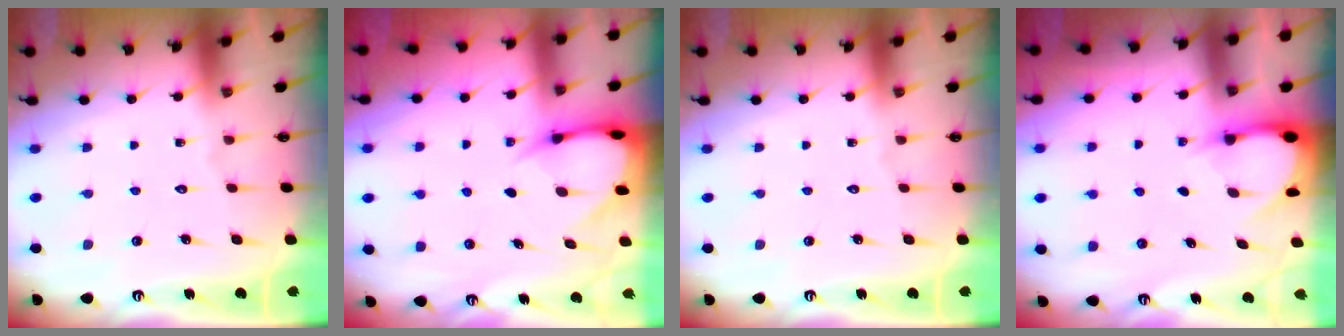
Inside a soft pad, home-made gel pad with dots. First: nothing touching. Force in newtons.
{"total": 5.1, "press": 5.1, "slide": 0.5}
{"total": 0.0}
{"total": 2.9, "press": 2.9, "slide": 0.3}